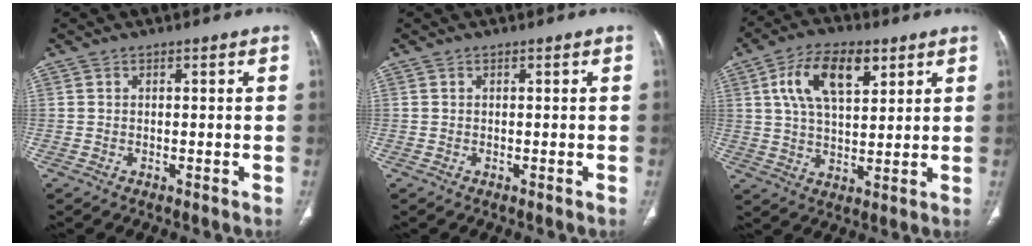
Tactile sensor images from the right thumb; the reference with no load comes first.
{"total": 0.0}
{"total": 12.5, "force": [5.2, 6.4, 9.4], "torque": [-0.159, -0.006, 0.094]}